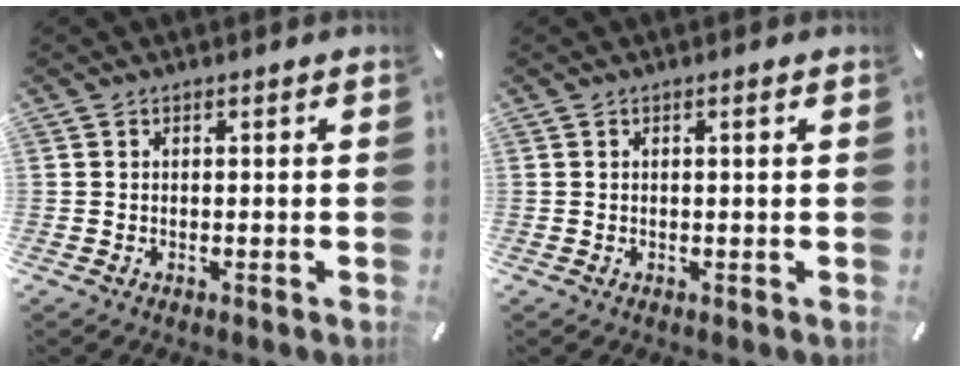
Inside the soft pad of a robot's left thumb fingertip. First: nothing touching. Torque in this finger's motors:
{"motor_torque": [-0.26, -0.27, -0.03, 0.14, -0.01]}